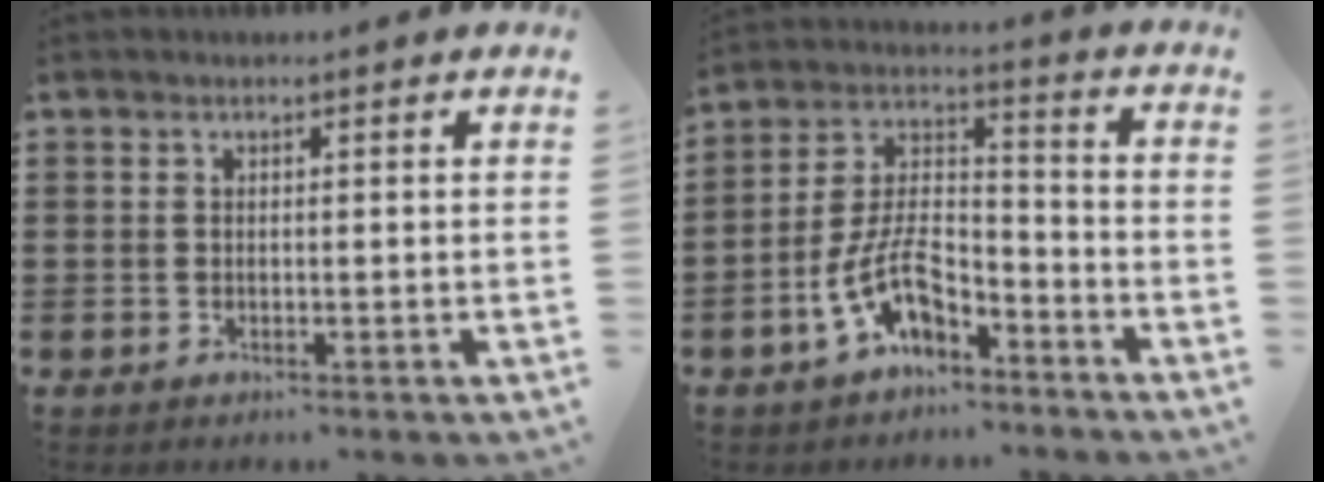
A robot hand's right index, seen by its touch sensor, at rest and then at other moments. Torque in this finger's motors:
{"motor_torque": [1.51, 0.63, 0.49, 0.21]}